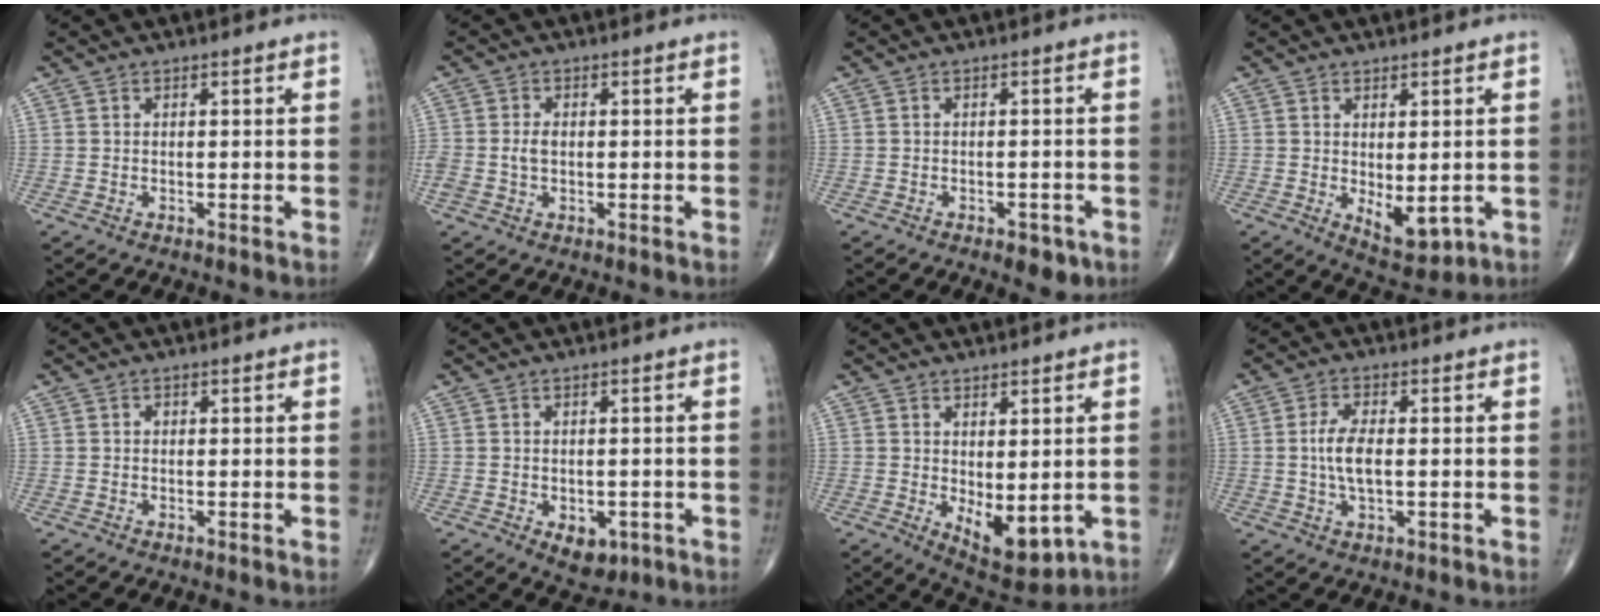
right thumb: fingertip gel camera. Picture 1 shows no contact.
{"total": 3.0, "force": [-0.1, 2.1, 2.2], "torque": [-0.053, 0.006, -0.001]}
{"total": 3.4, "force": [-1.9, 1.7, 2.3], "torque": [-0.019, 0.007, -0.021]}
{"total": 6.4, "force": [-1.0, 3.0, 5.5], "torque": [-0.065, -0.012, 0.001]}
{"total": 0.5, "force": [0.0, 0.5, 0.2], "torque": [0.003, 0.001, -0.001]}
{"total": 5.1, "force": [-1.9, 3.2, 3.5], "torque": [-0.031, 0.003, -0.015]}
{"total": 8.4, "force": [-1.1, 3.9, 7.3], "torque": [-0.088, -0.015, 0.002]}
{"total": 5.8, "force": [-0.1, 2.5, 5.3], "torque": [-0.108, -0.001, -0.007]}